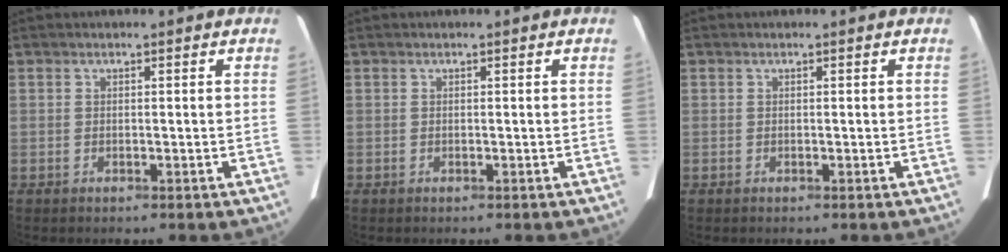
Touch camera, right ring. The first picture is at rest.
{"total": 0.0}
{"total": 0.0}